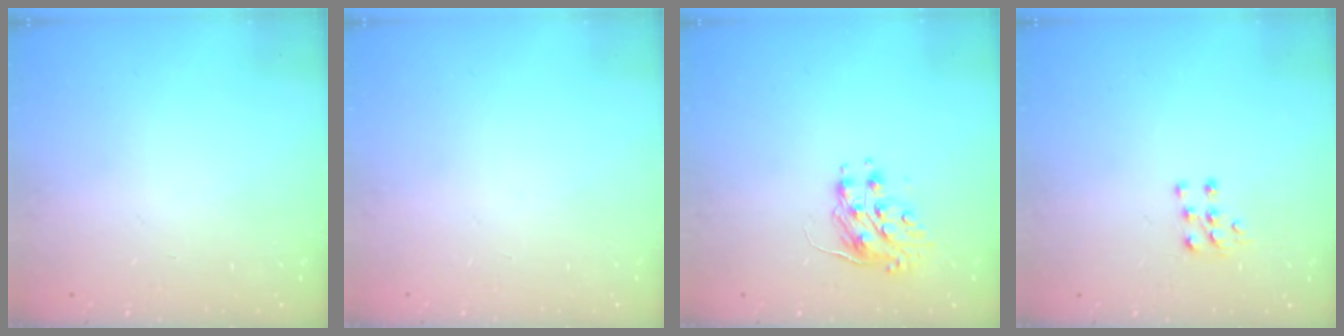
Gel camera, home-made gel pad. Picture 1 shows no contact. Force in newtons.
{"total": 0.0}
{"total": 8.5, "press": 8.4, "slide": 0.6}
{"total": 5.3, "press": 5.3, "slide": 0.4}